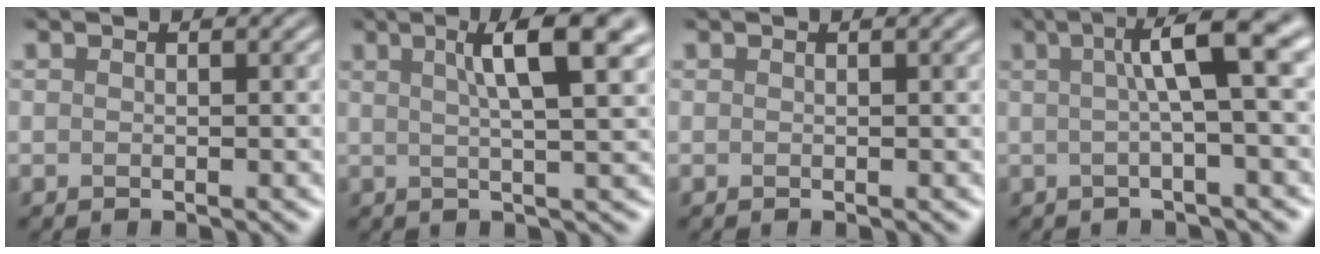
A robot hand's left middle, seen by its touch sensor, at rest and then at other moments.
{"total": 6.6, "force": [2.5, 1.3, 5.9], "torque": [-0.067, 0.006, 0.031]}
{"total": 0.7, "force": [0.3, 0.2, 0.6], "torque": [-0.006, 0.002, 0.000]}
{"total": 6.7, "force": [1.4, 1.3, 6.4], "torque": [-0.085, 0.014, 0.013]}